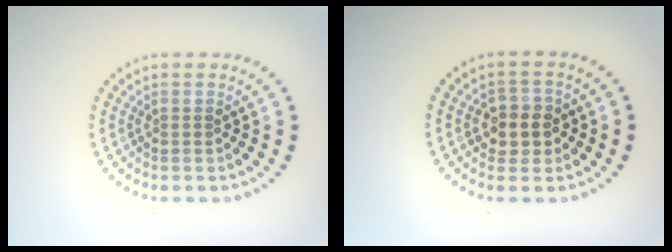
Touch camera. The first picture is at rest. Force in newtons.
{"total": 2.7, "press": 2.6, "slide": 0.7}